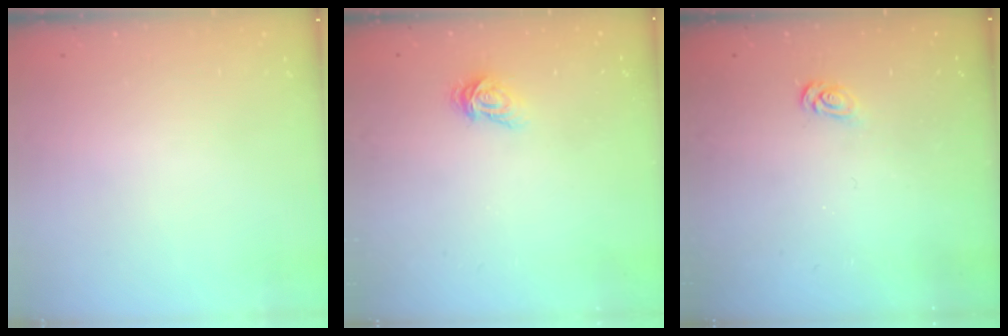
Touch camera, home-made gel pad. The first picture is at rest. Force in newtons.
{"total": 3.7, "press": 3.7, "slide": 0.4}
{"total": 2.6, "press": 2.6, "slide": 0.3}